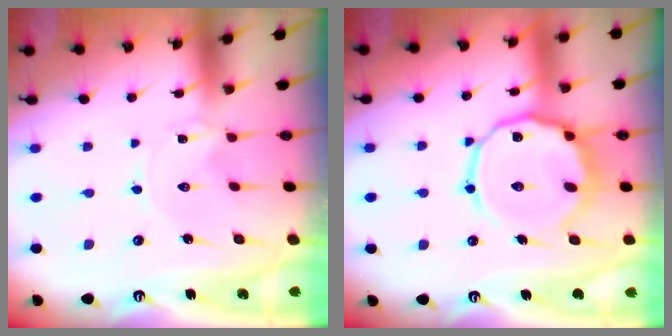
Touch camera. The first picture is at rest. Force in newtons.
{"total": 13.6, "press": 13.6, "slide": 1.3}